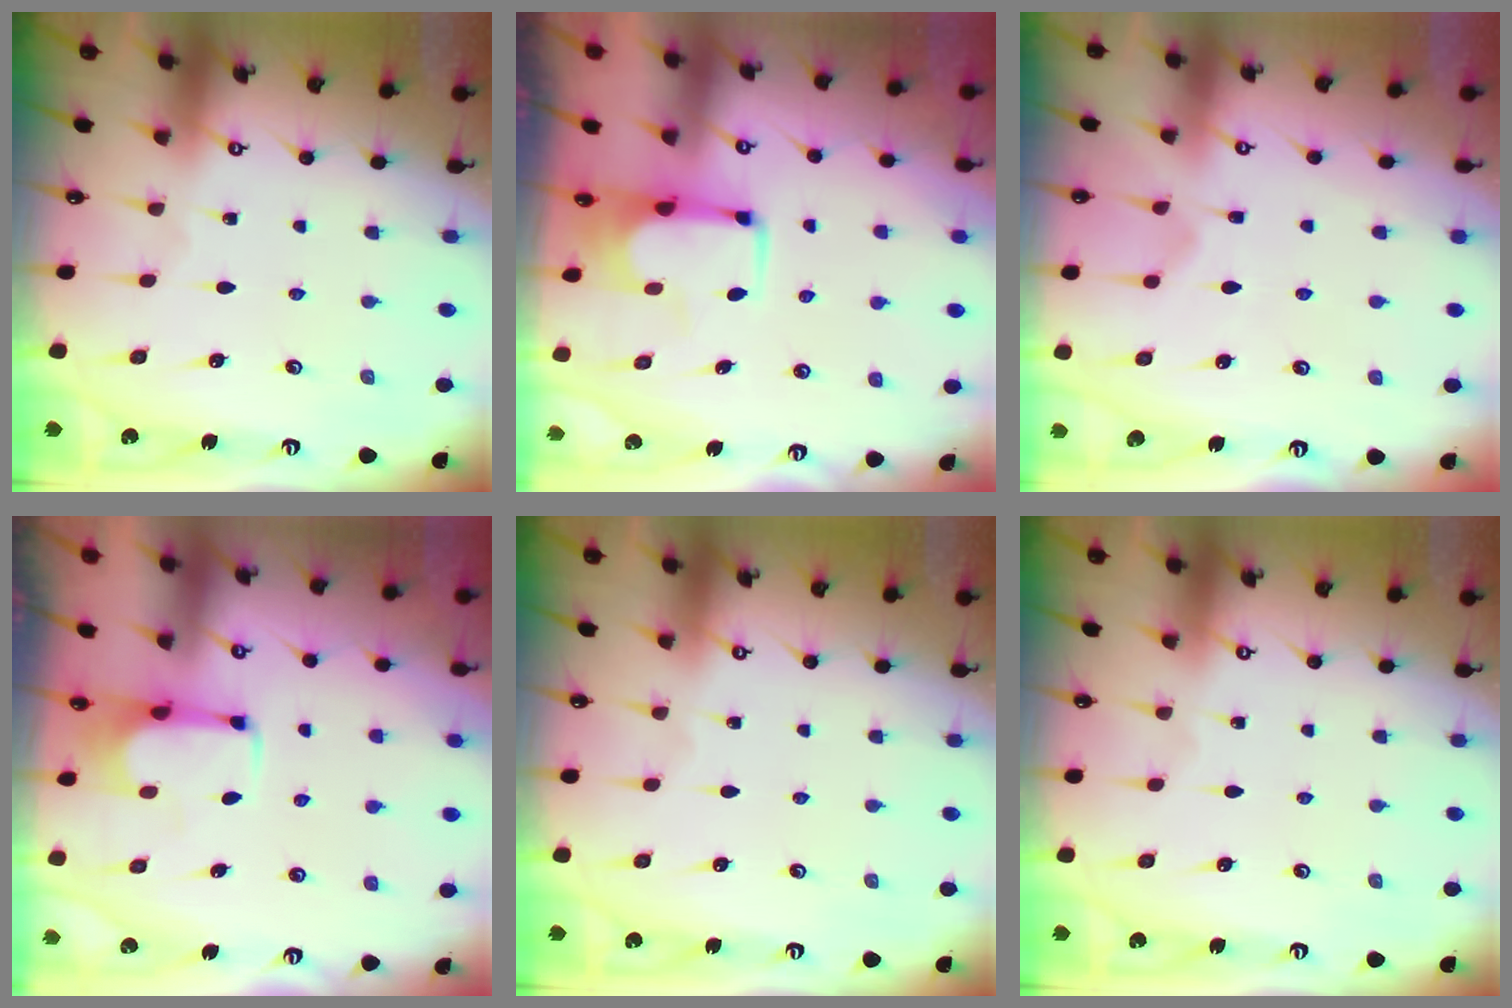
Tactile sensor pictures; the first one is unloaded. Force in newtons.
{"total": 3.8, "press": 3.7, "slide": 0.4}
{"total": 1.7, "press": 1.0, "slide": 1.4}
{"total": 3.6, "press": 3.5, "slide": 0.8}
{"total": 0.0}
{"total": 0.0}